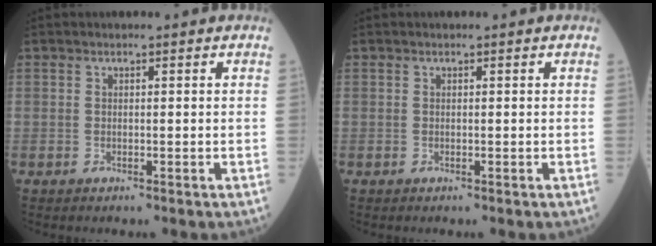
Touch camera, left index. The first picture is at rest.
{"total": 0.0}